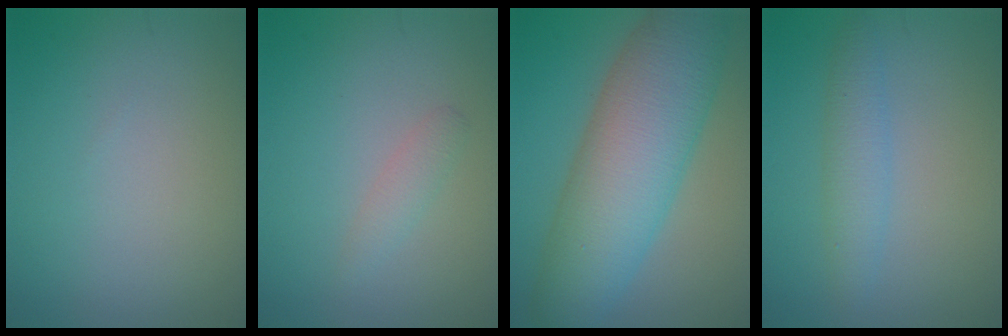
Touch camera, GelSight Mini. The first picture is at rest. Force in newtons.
{"total": 1.3, "press": 1.3, "slide": 0.1}
{"total": 10.8, "press": 10.8, "slide": 0.3}
{"total": 2.5, "press": 2.5, "slide": 0.2}